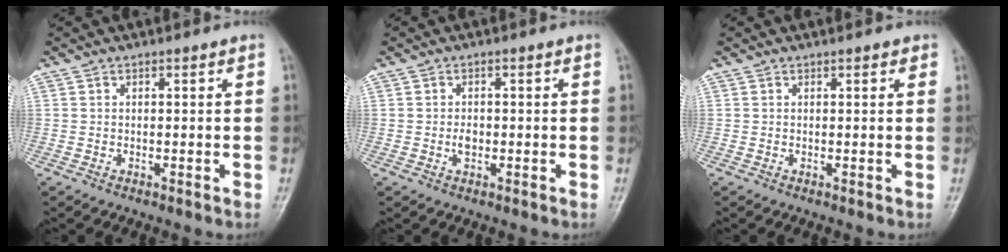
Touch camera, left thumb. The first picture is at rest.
{"total": 2.2, "force": [-0.4, 1.4, 1.6], "torque": [-0.023, 0.004, -0.009]}
{"total": 1.0, "force": [0.5, 0.4, 0.7], "torque": [-0.006, -0.001, 0.004]}